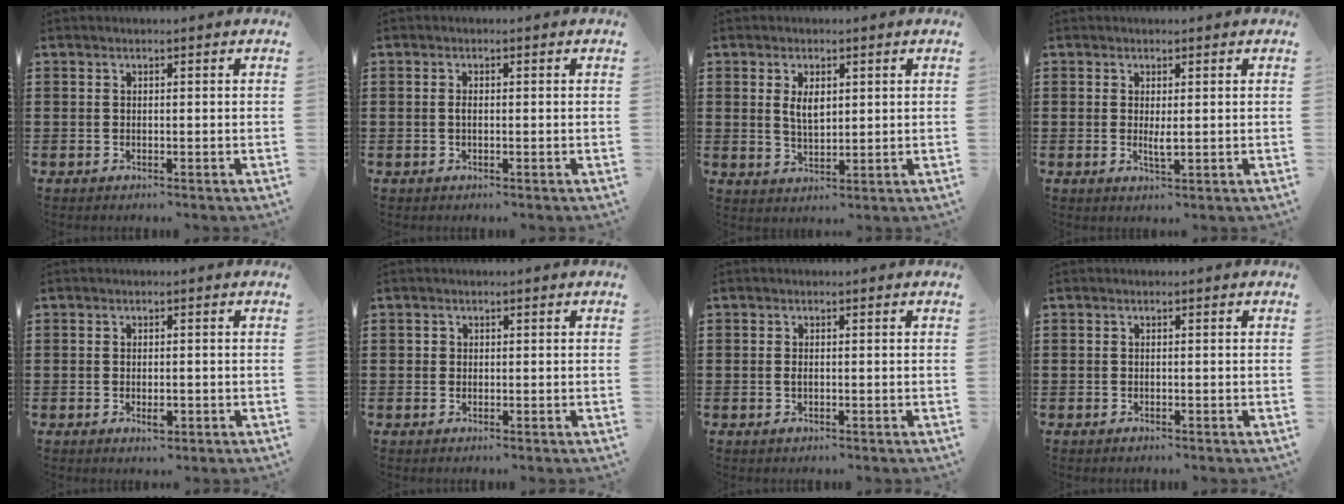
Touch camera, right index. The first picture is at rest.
{"total": 0.9, "force": [0.0, 0.4, 0.8], "torque": [-0.016, 0.000, 0.000]}
{"total": 3.6, "force": [1.1, 1.8, 2.9], "torque": [-0.052, 0.004, 0.018]}
{"total": 2.0, "force": [0.2, 0.4, 1.9], "torque": [-0.036, -0.003, 0.004]}
{"total": 1.9, "force": [-0.5, 0.8, 1.7], "torque": [-0.030, -0.001, -0.009]}
{"total": 0.7, "force": [0.1, 0.7, 0.1], "torque": [-0.004, 0.005, 0.001]}
{"total": 0.9, "force": [-0.1, 0.4, 0.8], "torque": [-0.016, 0.000, -0.002]}
{"total": 0.0}